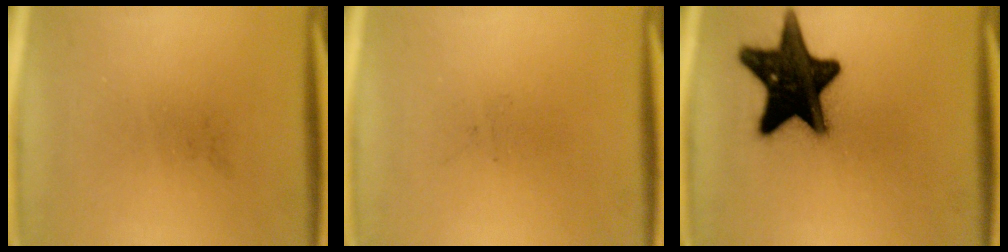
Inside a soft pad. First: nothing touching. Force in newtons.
{"total": 0.0}
{"total": 19.0}